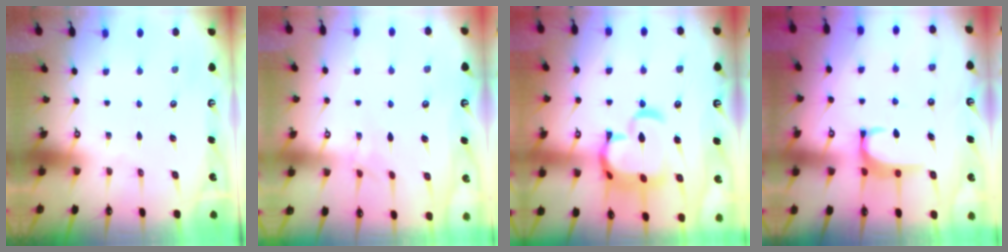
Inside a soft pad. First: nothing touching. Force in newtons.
{"total": 1.4, "press": 1.3, "slide": 0.5}
{"total": 12.7, "press": 12.6, "slide": 1.9}
{"total": 2.7, "press": 2.7, "slide": 0.5}